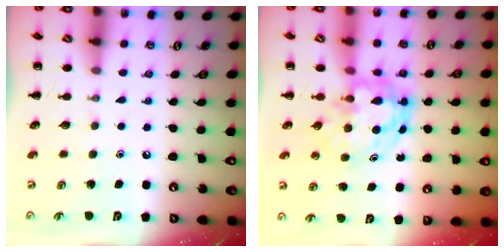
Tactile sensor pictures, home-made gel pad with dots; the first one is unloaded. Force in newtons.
{"total": 5.7, "press": 5.6, "slide": 1.3}